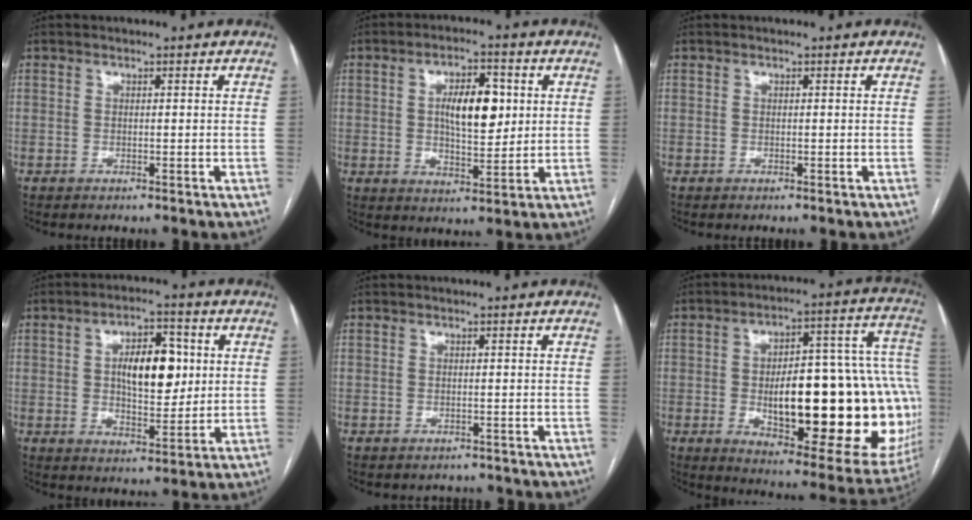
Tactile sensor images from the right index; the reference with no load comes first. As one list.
[{"total": 9.1, "force": [1.7, 3.5, 8.2], "torque": [-0.135, 0.011, 0.031]}, {"total": 0.0}, {"total": 10.1, "force": [1.8, 4.5, 8.8], "torque": [-0.141, 0.013, 0.032]}, {"total": 2.0, "force": [-1.7, 1.1, -0.2], "torque": [0.001, 0.005, -0.023]}, {"total": 33.4, "force": [-4.1, 9.9, 31.6], "torque": [-0.349, 0.034, -0.036]}]